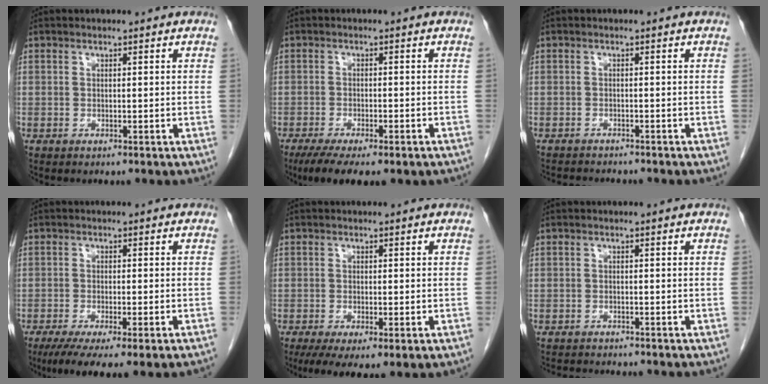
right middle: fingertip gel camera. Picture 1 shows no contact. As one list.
[{"total": 10.4, "force": [-7.6, 2.8, 6.6], "torque": [-0.096, -0.015, -0.109]}, {"total": 5.2, "force": [-4.9, 0.9, 1.4], "torque": [-0.016, -0.007, -0.071]}, {"total": 9.5, "force": [-6.7, 0.6, 6.6], "torque": [-0.095, -0.021, -0.104]}, {"total": 8.2, "force": [-4.7, 2.3, 6.3], "torque": [-0.100, -0.022, -0.075]}, {"total": 4.6, "force": [-4.4, 0.4, 1.2], "torque": [-0.014, -0.010, -0.067]}]